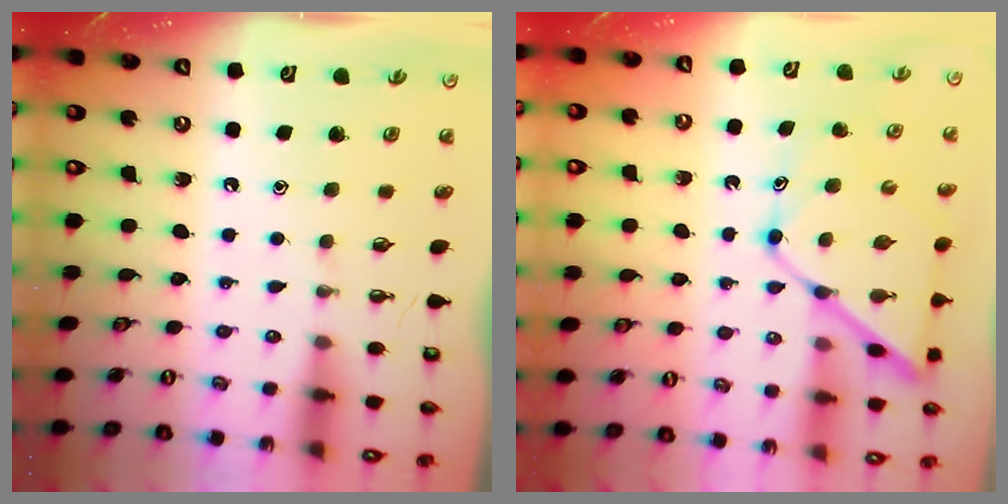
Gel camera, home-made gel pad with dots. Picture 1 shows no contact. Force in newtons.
{"total": 13.4, "press": 13.4, "slide": 1.1}